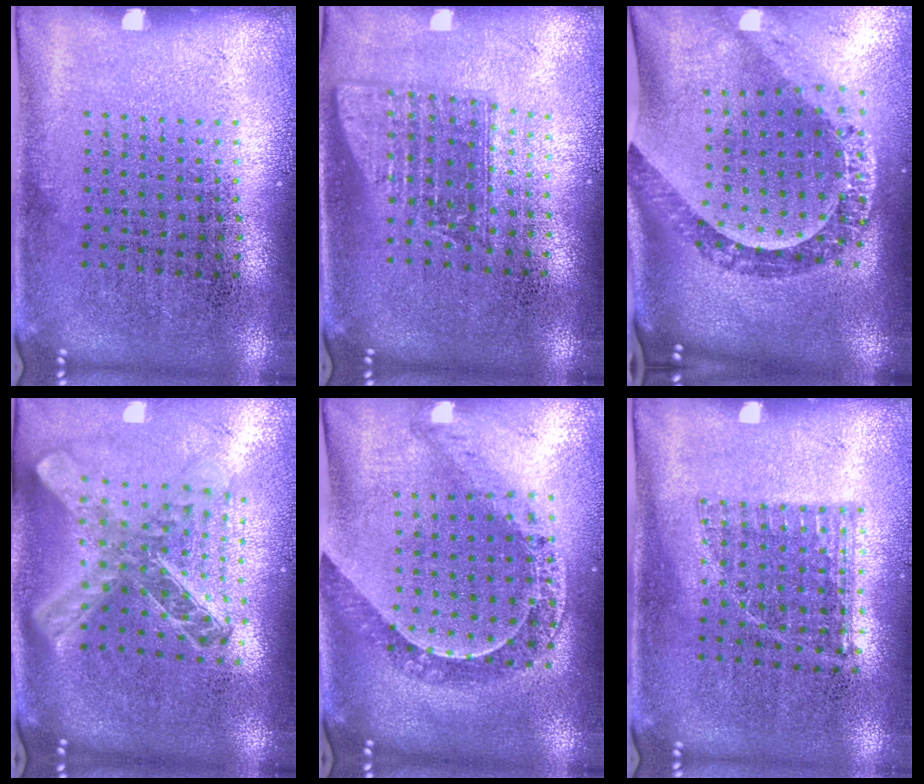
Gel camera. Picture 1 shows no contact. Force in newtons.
{"total": 1.6, "press": 1.2, "slide": 1.0}
{"total": 2.3, "press": 1.9, "slide": 1.3}
{"total": 2.5, "press": 2.0, "slide": 1.6}
{"total": 1.1, "press": 1.1, "slide": 0.2}
{"total": 0.8, "press": 0.8, "slide": 0.2}